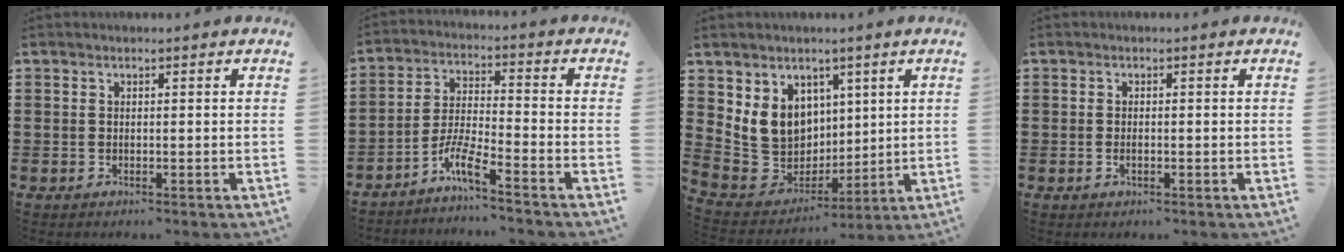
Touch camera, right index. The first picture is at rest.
{"total": 6.3, "force": [-5.0, 0.1, 3.8], "torque": [-0.093, -0.013, -0.100]}
{"total": 9.6, "force": [2.6, 8.7, 3.3], "torque": [-0.105, -0.012, 0.053]}
{"total": 1.0, "force": [-0.3, 0.4, 0.8], "torque": [-0.018, -0.003, -0.005]}